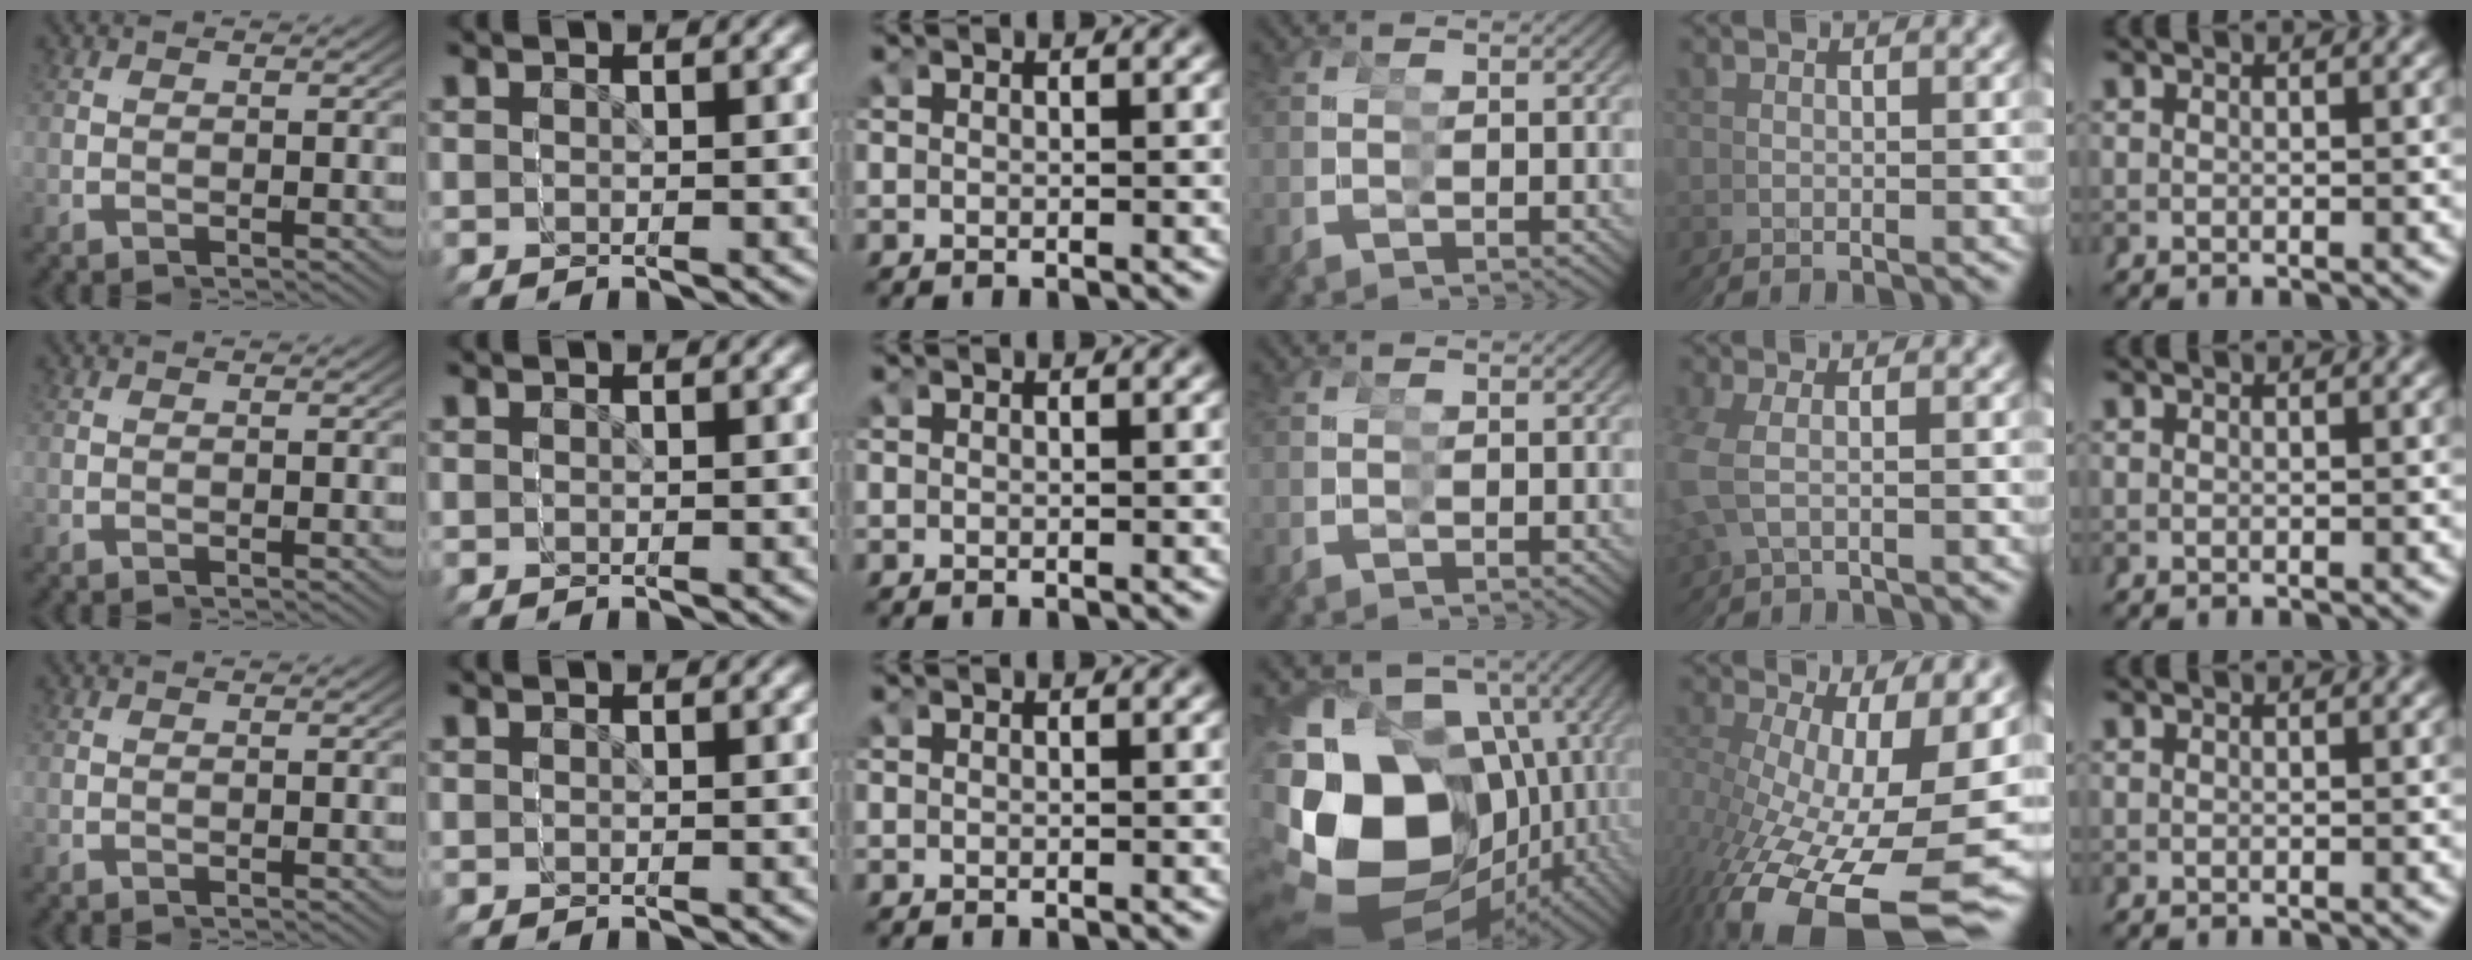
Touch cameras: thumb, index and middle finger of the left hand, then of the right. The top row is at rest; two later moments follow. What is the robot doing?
{"motion": "grasp_and_lifting", "object": "straw"}